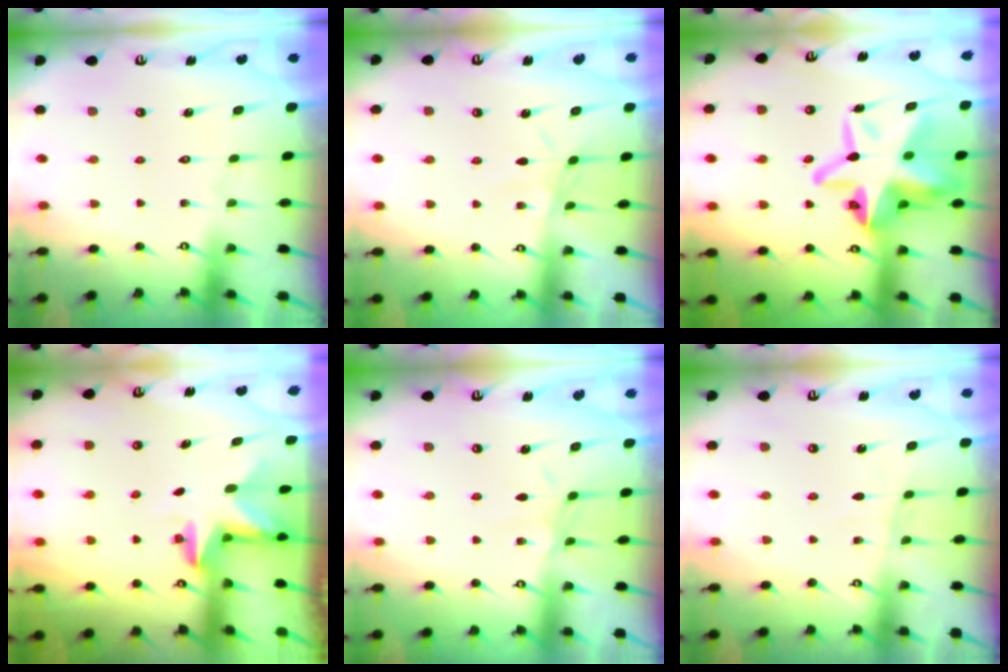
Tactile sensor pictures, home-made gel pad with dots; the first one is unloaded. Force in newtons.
{"total": 3.8, "press": 3.7, "slide": 0.5}
{"total": 17.3, "press": 16.8, "slide": 4.3}
{"total": 2.9, "press": 2.9, "slide": 0.2}
{"total": 4.2, "press": 4.2, "slide": 0.4}
{"total": 4.7, "press": 4.7, "slide": 0.5}